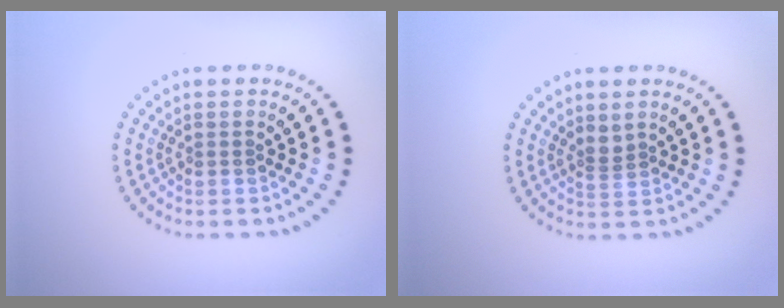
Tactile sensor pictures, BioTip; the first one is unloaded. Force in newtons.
{"total": 0.9, "press": 0.5, "slide": 0.7}